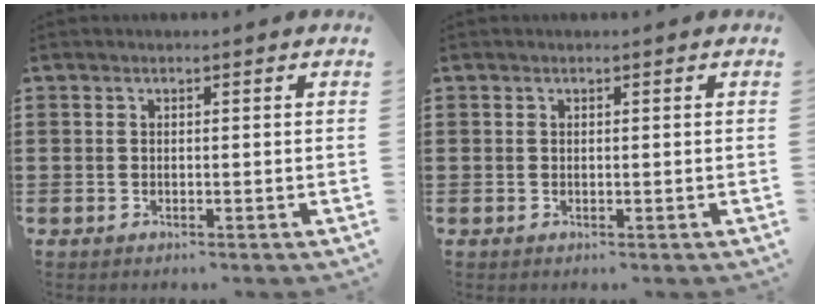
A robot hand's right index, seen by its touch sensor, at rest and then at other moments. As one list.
[{"total": 0.0}]